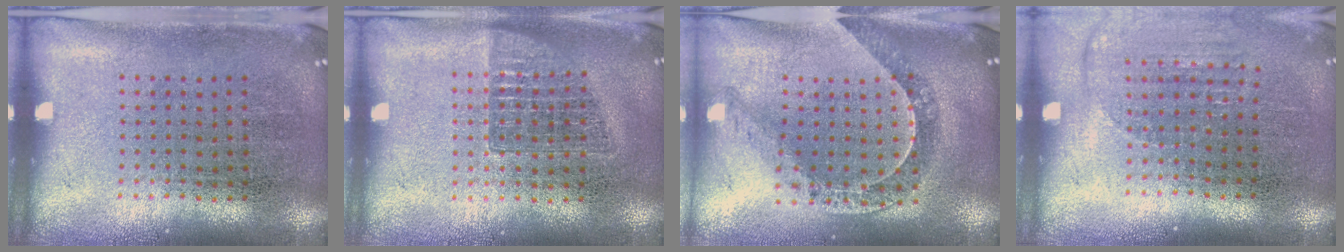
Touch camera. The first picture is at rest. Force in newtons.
{"total": 1.1, "press": 1.0, "slide": 0.6}
{"total": 1.2, "press": 1.2, "slide": 0.2}
{"total": 1.4, "press": 1.2, "slide": 0.6}